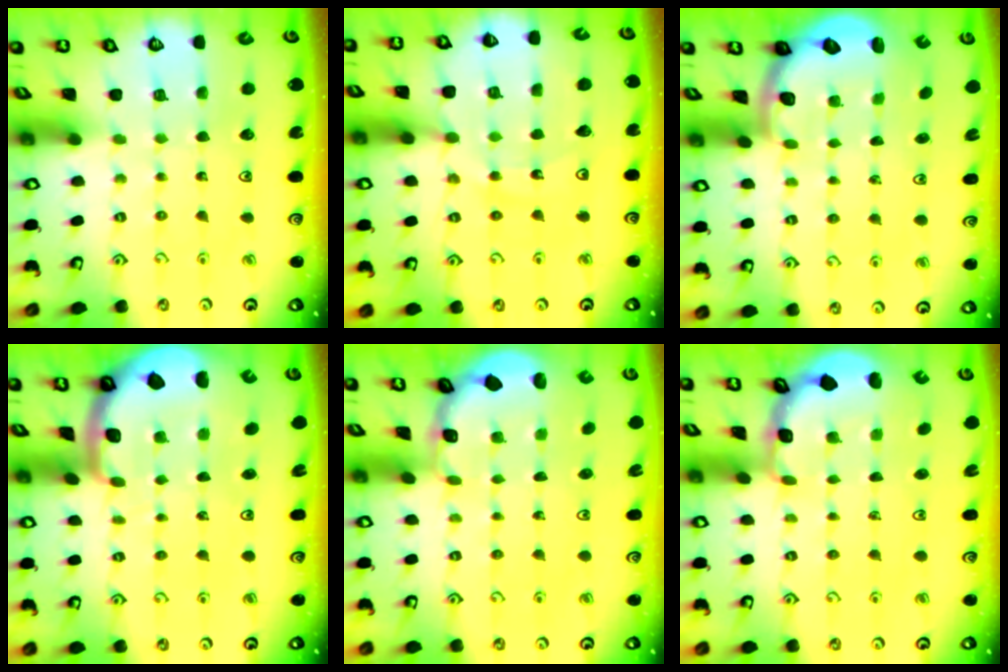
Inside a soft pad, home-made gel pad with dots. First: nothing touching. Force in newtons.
{"total": 12.1, "press": 12.0, "slide": 1.5}
{"total": 2.6, "press": 2.2, "slide": 1.3}
{"total": 2.5, "press": 2.4, "slide": 0.5}
{"total": 1.9, "press": 1.8, "slide": 0.7}
{"total": 1.9, "press": 1.8, "slide": 0.4}